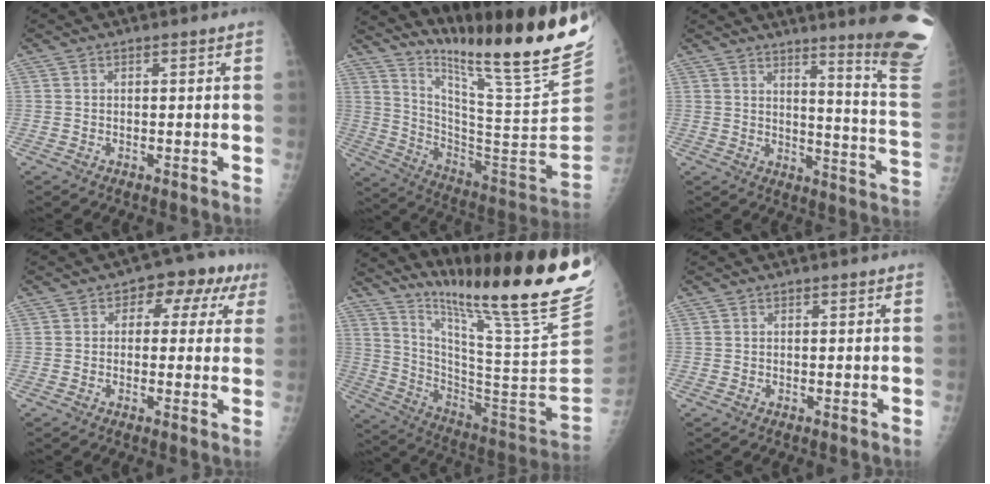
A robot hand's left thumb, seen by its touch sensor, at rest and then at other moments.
{"total": 28.5, "force": [21.3, 1.4, 18.8], "torque": [-0.277, -0.146, 0.325]}
{"total": 18.2, "force": [13.2, 0.4, 12.5], "torque": [-0.137, -0.124, 0.162]}
{"total": 7.6, "force": [2.5, 5.1, 5.1], "torque": [-0.013, 0.015, 0.018]}
{"total": 30.8, "force": [21.2, 2.0, 22.3], "torque": [-0.330, -0.123, 0.329]}
{"total": 0.0}